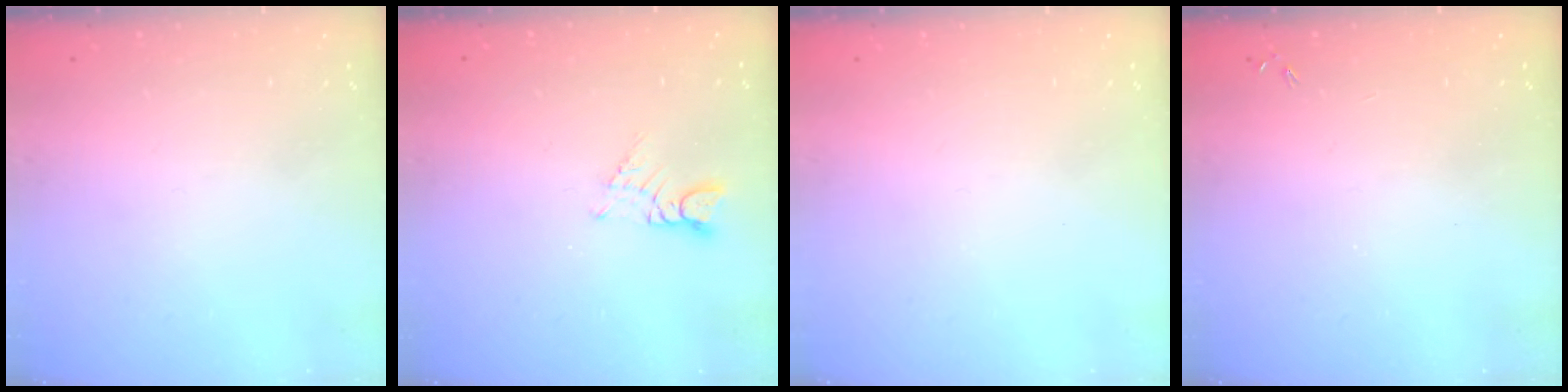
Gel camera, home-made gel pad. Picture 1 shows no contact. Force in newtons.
{"total": 2.9, "press": 2.9, "slide": 0.3}
{"total": 0.0}
{"total": 1.1, "press": 0.9, "slide": 0.5}